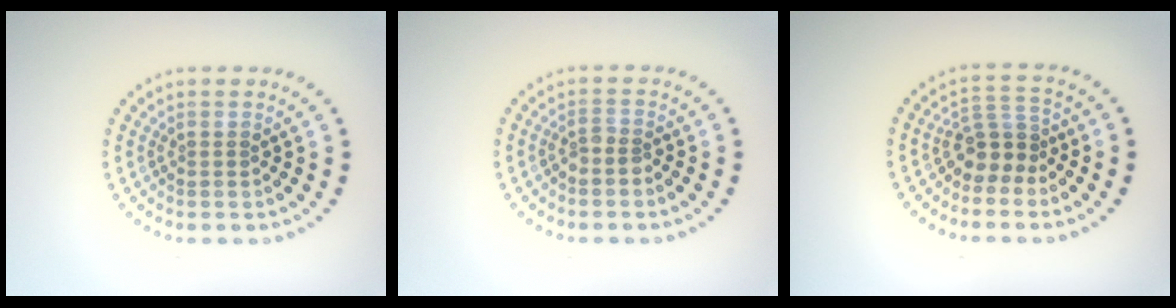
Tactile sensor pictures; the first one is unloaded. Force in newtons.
{"total": 1.4, "press": 1.0, "slide": 0.9}
{"total": 2.8, "press": 2.3, "slide": 1.7}